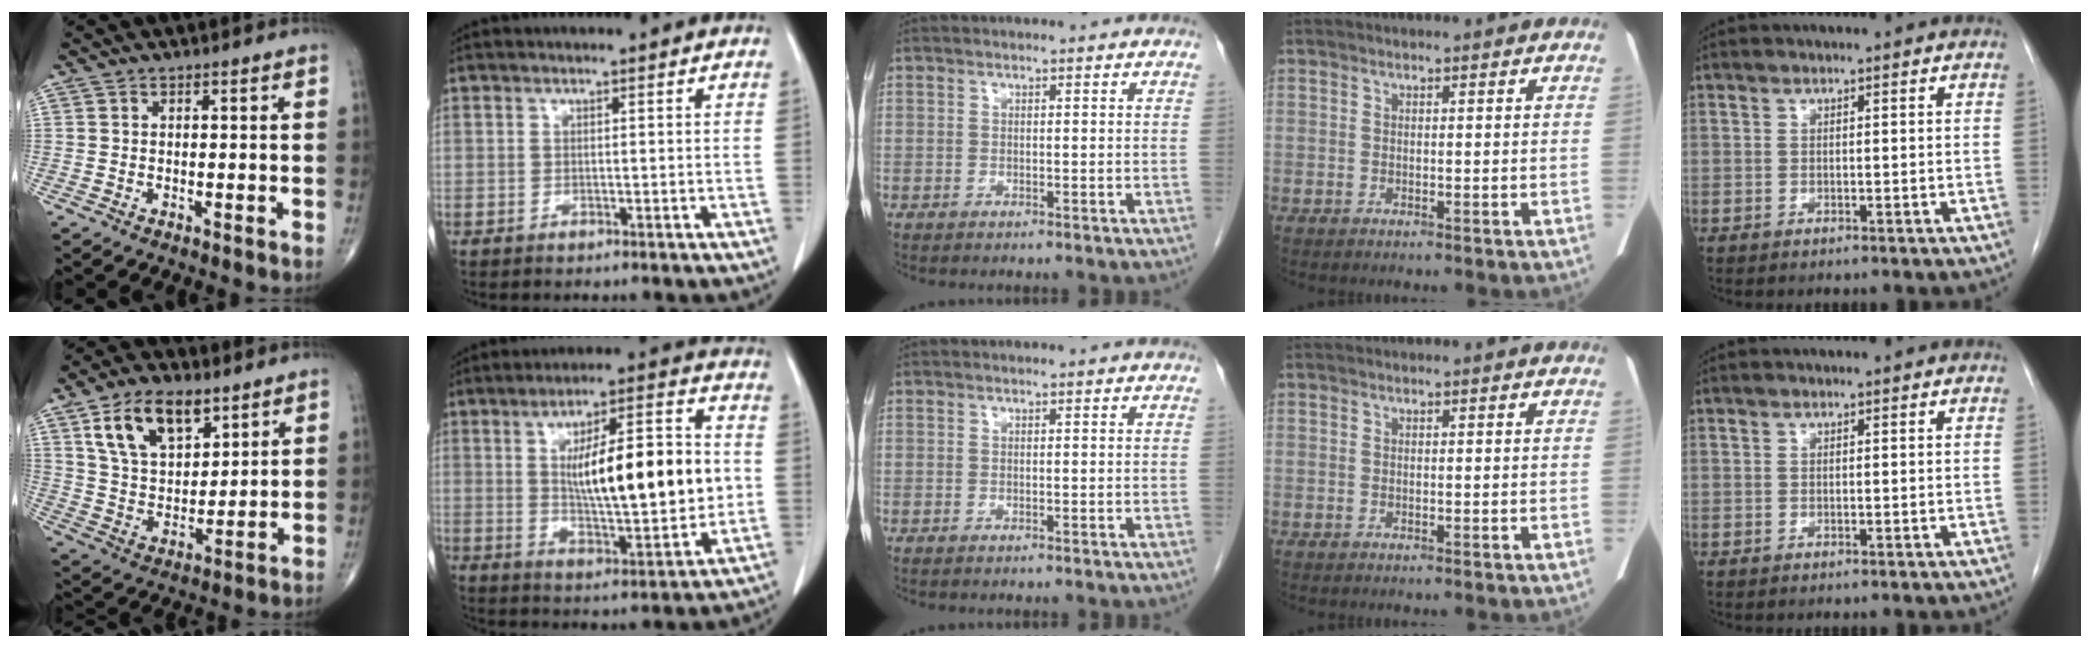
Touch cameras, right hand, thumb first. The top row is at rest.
{"thumb": {"total": 13.9, "force": [7.2, 7.7, 9.0], "torque": [-0.135, -0.027, 0.139]}, "index": {"total": 17.0, "force": [0.9, 3.8, 16.5], "torque": [-0.263, 0.013, 0.018]}}